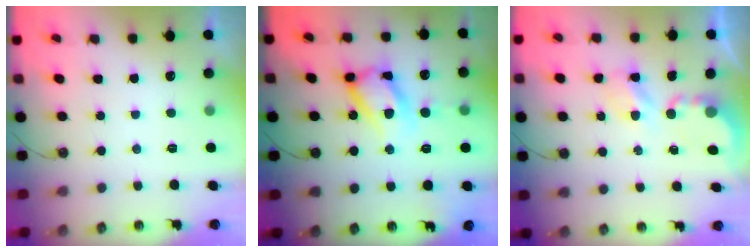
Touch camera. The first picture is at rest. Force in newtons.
{"total": 15.6, "press": 15.5, "slide": 1.4}
{"total": 4.4, "press": 4.3, "slide": 0.2}